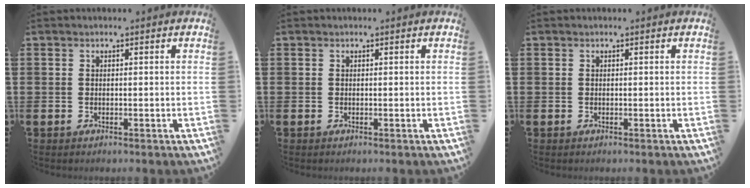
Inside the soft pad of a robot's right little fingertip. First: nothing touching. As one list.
[{"total": 0.0}, {"total": 0.0}]